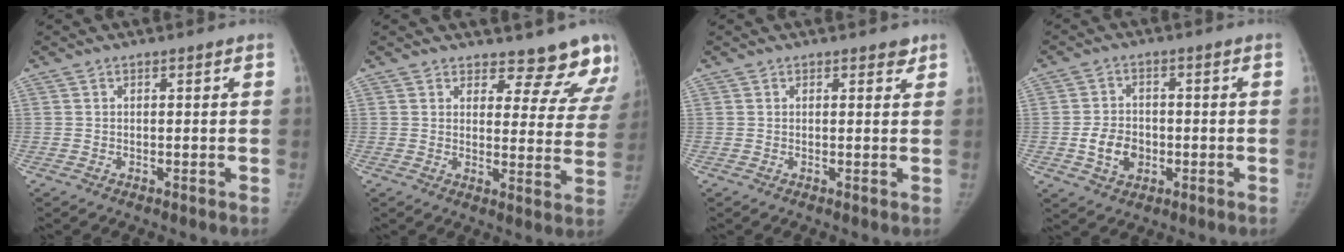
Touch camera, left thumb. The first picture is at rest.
{"total": 12.8, "force": [11.8, 4.5, 2.3], "torque": [0.030, -0.092, 0.118]}
{"total": 1.4, "force": [1.1, 0.8, 0.5], "torque": [0.006, -0.006, 0.009]}
{"total": 6.8, "force": [-1.5, 5.2, 4.0], "torque": [-0.052, 0.009, -0.023]}